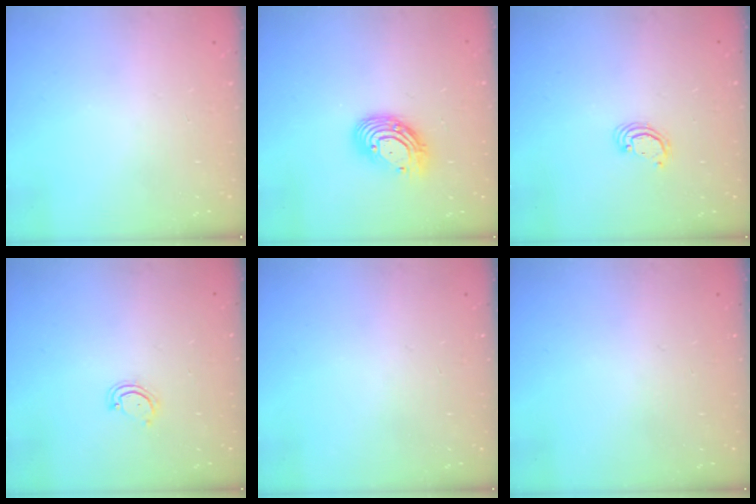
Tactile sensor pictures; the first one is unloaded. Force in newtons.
{"total": 11.1, "press": 11.1, "slide": 0.7}
{"total": 2.4, "press": 2.4, "slide": 0.3}
{"total": 3.6, "press": 3.6, "slide": 0.3}
{"total": 0.0}
{"total": 0.0}